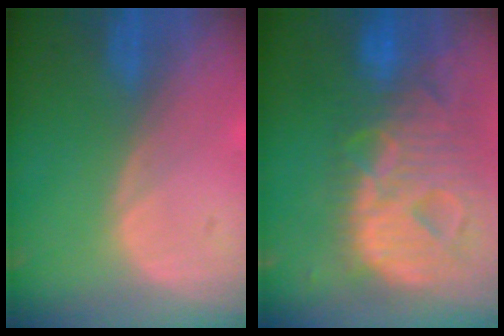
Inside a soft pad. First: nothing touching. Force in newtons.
{"total": 13.3, "press": 11.4, "slide": 7.0}